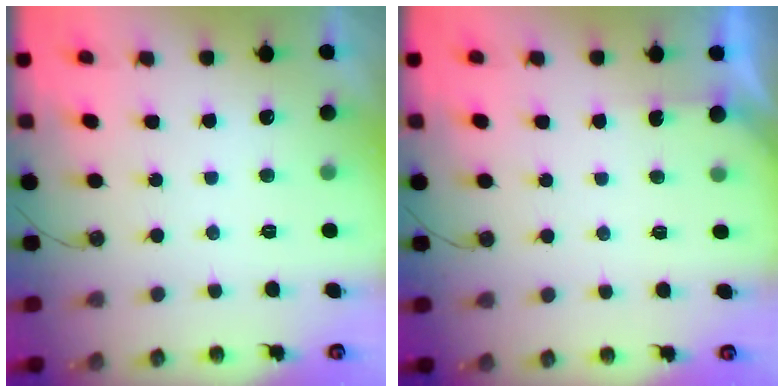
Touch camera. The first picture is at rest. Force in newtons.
{"total": 2.3, "press": 2.2, "slide": 0.3}